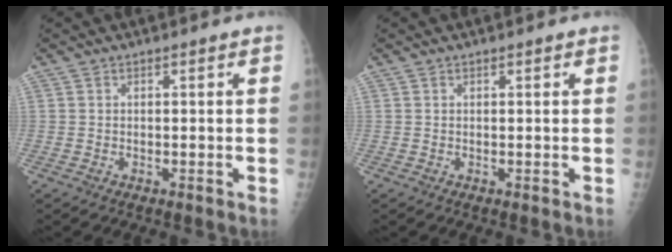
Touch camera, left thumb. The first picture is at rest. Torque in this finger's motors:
{"motor_torque": [-0.28, -0.05, 0.12, 0.05, -0.01]}